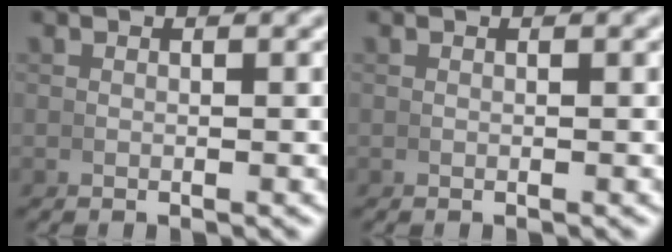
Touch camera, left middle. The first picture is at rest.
{"total": 0.0}